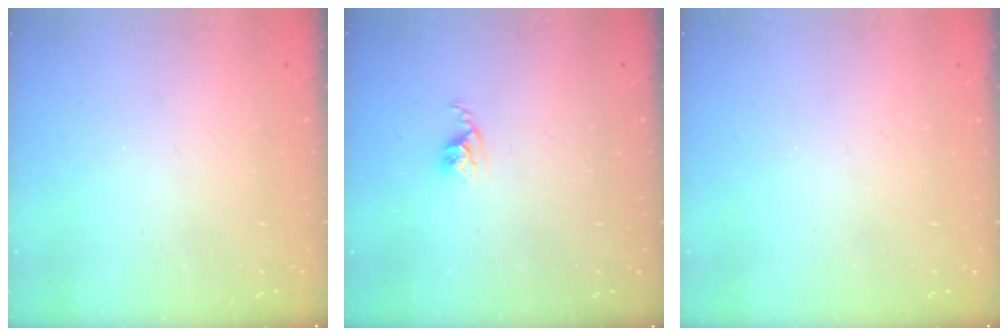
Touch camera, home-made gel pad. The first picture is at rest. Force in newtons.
{"total": 2.5, "press": 2.5, "slide": 0.4}
{"total": 0.0}